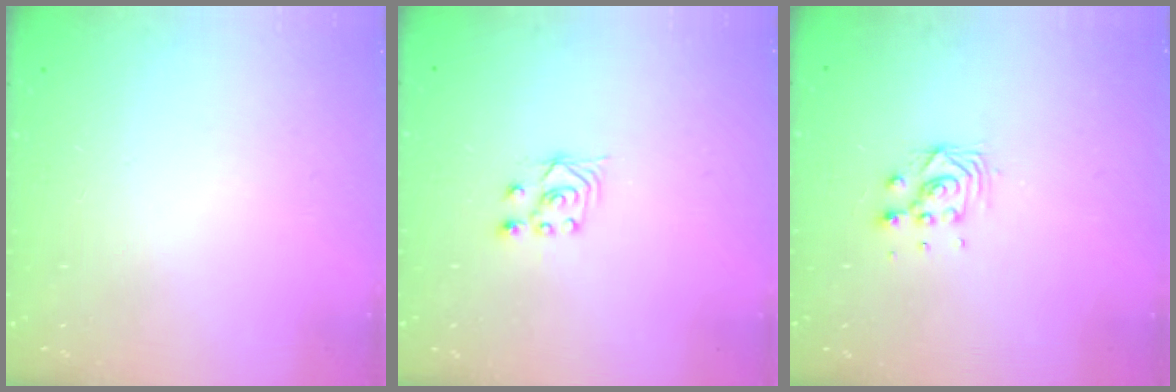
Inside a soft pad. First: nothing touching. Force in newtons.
{"total": 3.0, "press": 2.8, "slide": 0.9}
{"total": 6.2, "press": 6.2, "slide": 0.2}